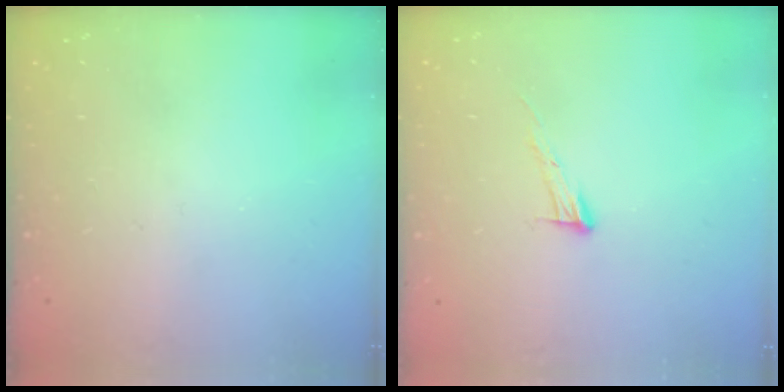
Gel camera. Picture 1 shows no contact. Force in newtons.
{"total": 6.4, "press": 6.4, "slide": 0.4}